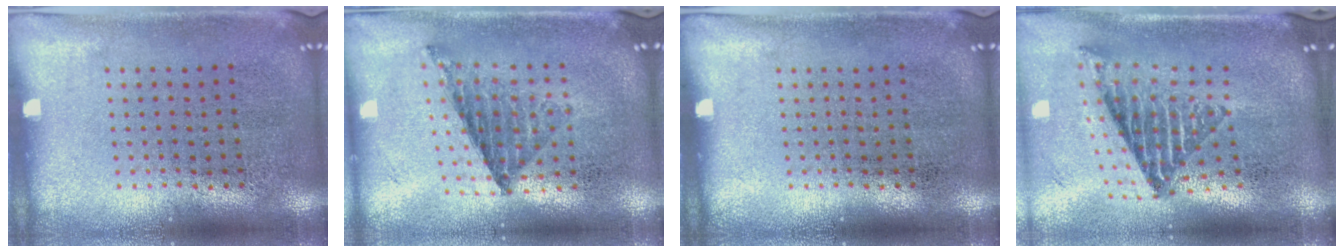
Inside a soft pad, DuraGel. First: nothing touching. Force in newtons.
{"total": 0.8, "press": 0.8, "slide": 0.0}
{"total": 0.0}
{"total": 1.9, "press": 1.5, "slide": 1.2}